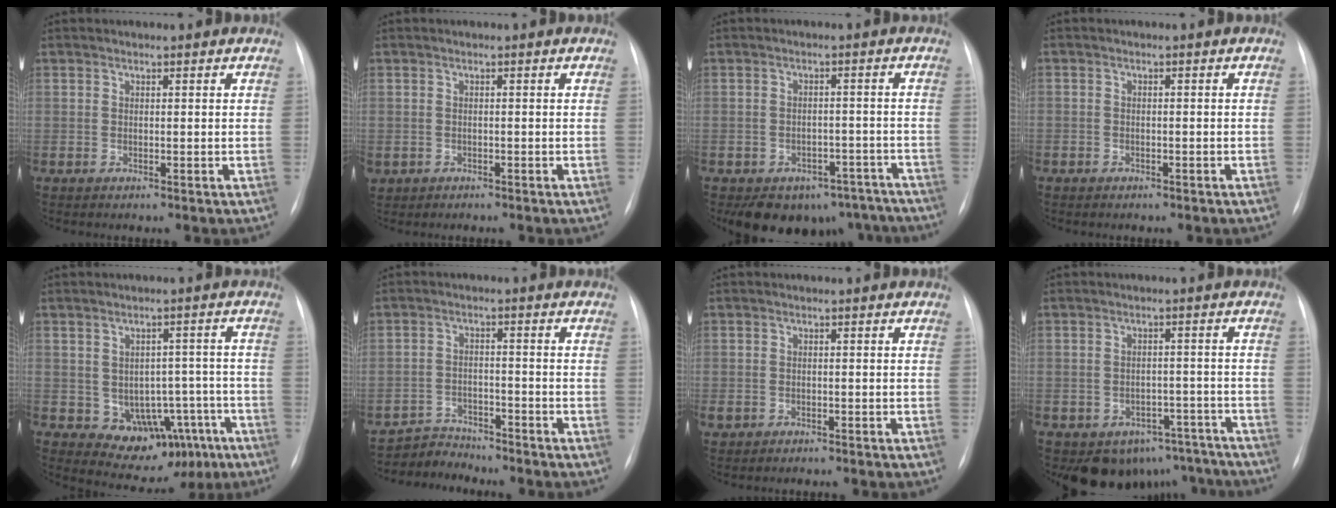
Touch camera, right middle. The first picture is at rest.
{"total": 1.1, "force": [-0.7, 0.8, 0.2], "torque": [-0.010, 0.002, -0.007]}
{"total": 13.2, "force": [-10.0, 7.7, 3.8], "torque": [-0.041, 0.023, -0.112]}
{"total": 1.4, "force": [-1.0, 1.0, 0.2], "torque": [-0.009, 0.004, -0.013]}
{"total": 10.6, "force": [-4.3, 7.5, 6.2], "torque": [-0.065, 0.030, -0.041]}
{"total": 4.2, "force": [-3.9, 0.4, -1.5], "torque": [0.030, -0.003, -0.069]}
{"total": 2.1, "force": [-1.5, 1.2, 0.9], "torque": [-0.019, 0.002, -0.016]}
{"total": 10.4, "force": [-7.9, 6.4, 2.1], "torque": [-0.005, 0.029, -0.091]}